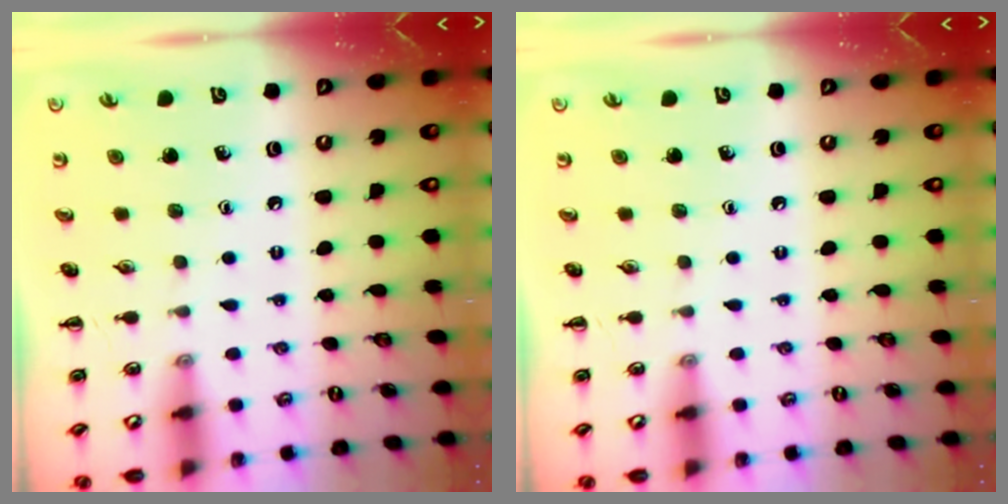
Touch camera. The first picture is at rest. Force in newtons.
{"total": 0.0}